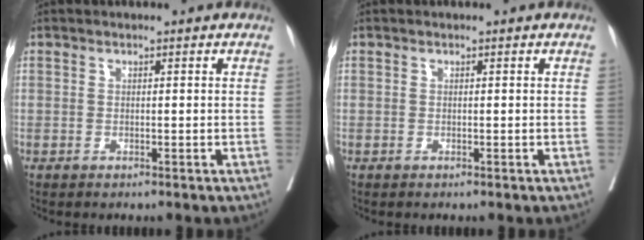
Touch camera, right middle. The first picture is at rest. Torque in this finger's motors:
{"motor_torque": [-0.05, -0.03, 0.00, 0.00]}